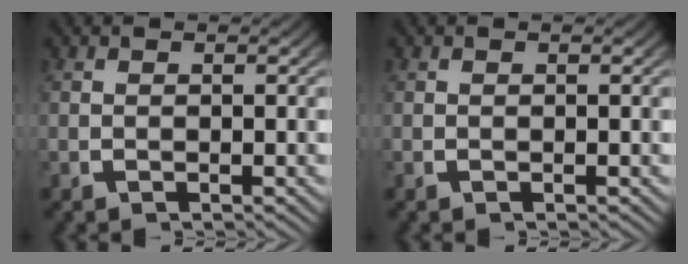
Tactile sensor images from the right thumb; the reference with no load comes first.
{"total": 0.0}